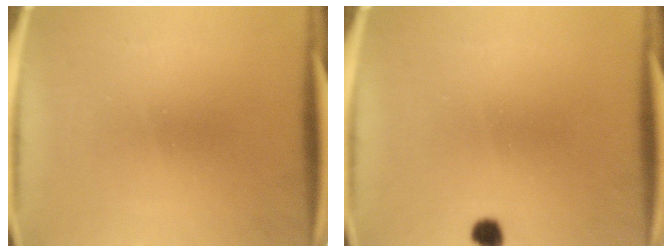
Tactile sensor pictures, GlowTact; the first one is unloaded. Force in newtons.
{"total": 2.0}